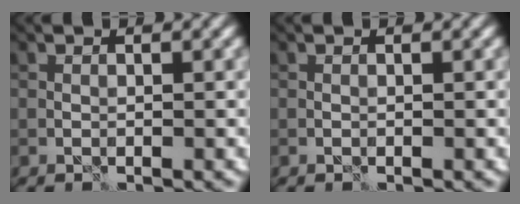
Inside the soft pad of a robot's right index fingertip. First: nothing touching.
{"total": 0.0}